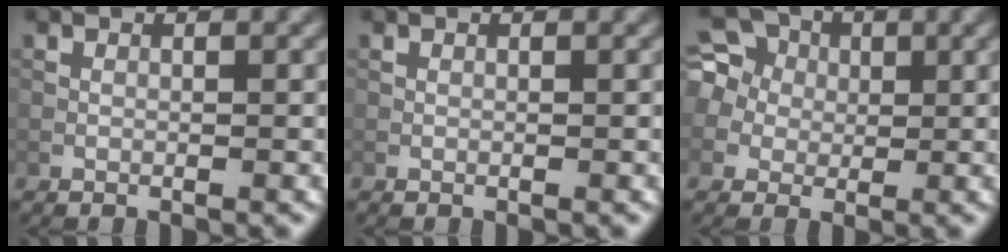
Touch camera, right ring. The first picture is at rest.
{"total": 0.0}
{"total": 7.5, "force": [1.9, 6.4, 3.3], "torque": [-0.085, 0.032, 0.008]}